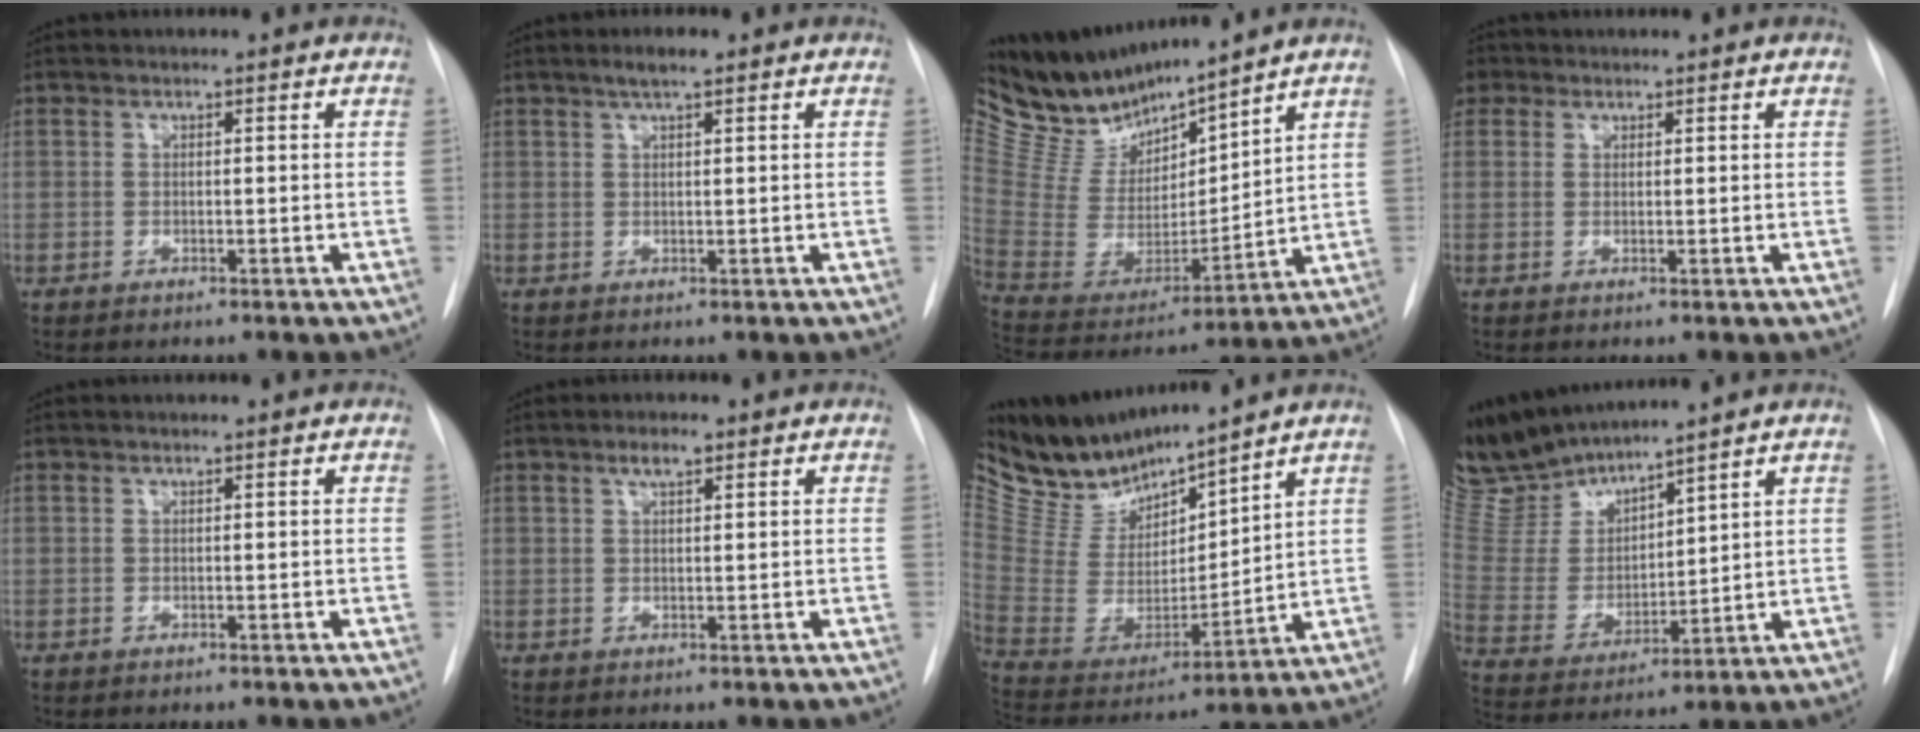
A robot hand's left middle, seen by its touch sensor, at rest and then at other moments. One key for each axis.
{"total": 2.5, "fx": 1.7, "fy": 0.3, "fz": 1.8, "tx": -0.039, "ty": 0.004, "tz": 0.030}
{"total": 15.2, "fx": 14.3, "fy": 2.0, "fz": 4.8, "tx": -0.107, "ty": -0.014, "tz": 0.289}
{"total": 2.7, "fx": 1.5, "fy": 2.2, "fz": 0.4, "tx": -0.003, "ty": 0.011, "tz": 0.025}
{"total": 0.0}
{"total": 2.1, "fx": 1.3, "fy": 0.6, "fz": 1.5, "tx": -0.032, "ty": 0.004, "tz": 0.022}
{"total": 13.8, "fx": 13.2, "fy": 1.9, "fz": 3.6, "tx": -0.084, "ty": -0.014, "tz": 0.271}
{"total": 11.6, "fx": 11.2, "fy": 1.6, "fz": 2.3, "tx": -0.064, "ty": -0.008, "tz": 0.244}